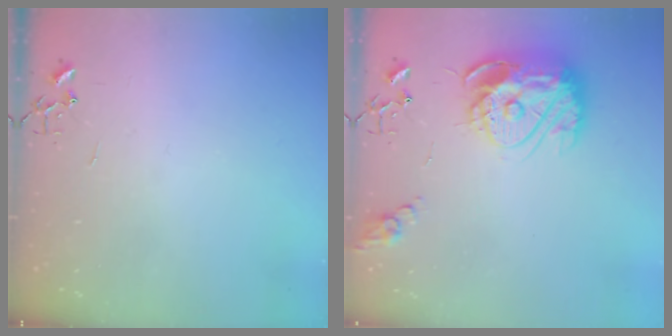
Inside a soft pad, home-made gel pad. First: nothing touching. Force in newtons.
{"total": 17.3, "press": 17.2, "slide": 1.8}